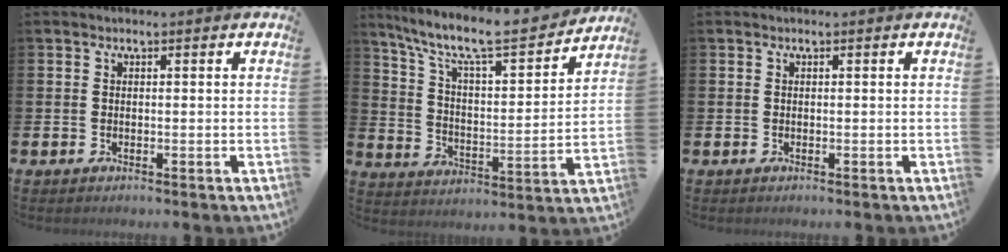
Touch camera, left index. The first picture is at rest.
{"total": 9.8, "force": [8.6, 1.7, 4.5], "torque": [-0.118, -0.059, 0.140]}
{"total": 0.0}